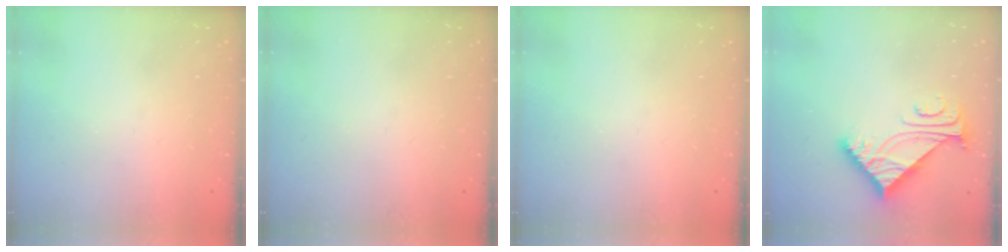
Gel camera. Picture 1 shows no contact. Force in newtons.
{"total": 0.0}
{"total": 0.0}
{"total": 6.1, "press": 6.1, "slide": 0.7}